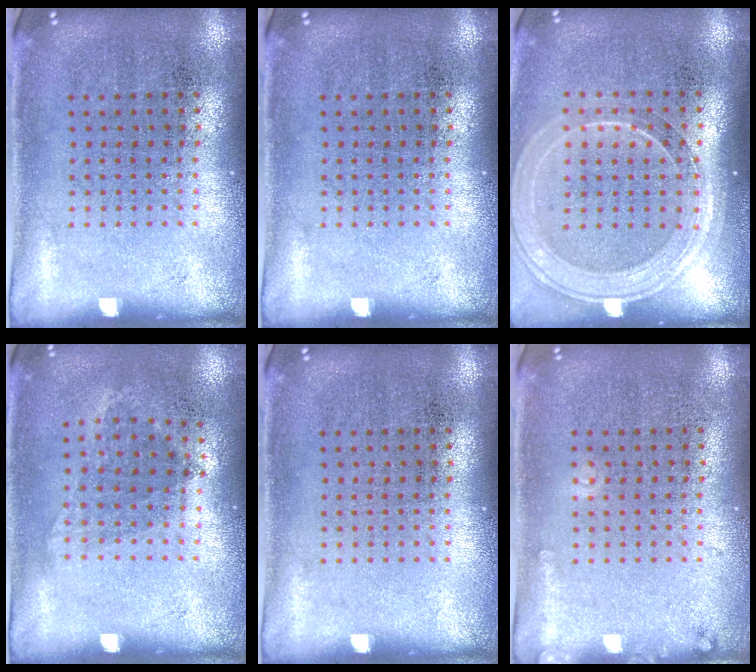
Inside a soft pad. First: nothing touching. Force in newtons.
{"total": 0.0}
{"total": 1.9, "press": 1.7, "slide": 0.8}
{"total": 1.0, "press": 0.8, "slide": 0.6}
{"total": 0.0}
{"total": 0.9, "press": 0.9, "slide": 0.1}